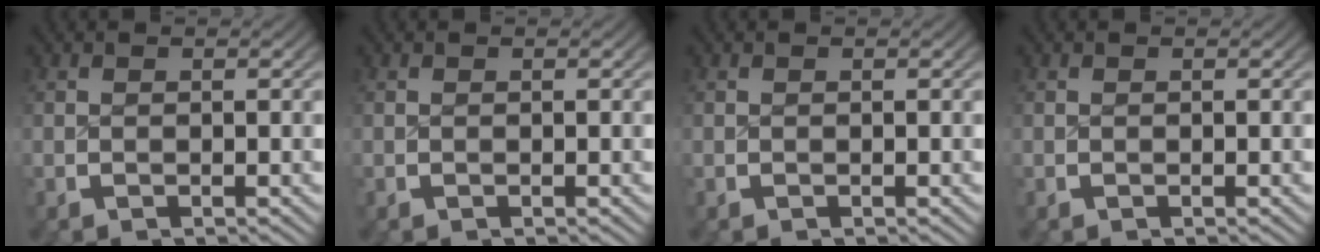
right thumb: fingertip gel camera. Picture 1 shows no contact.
{"total": 0.0}
{"total": 0.0}
{"total": 0.0}